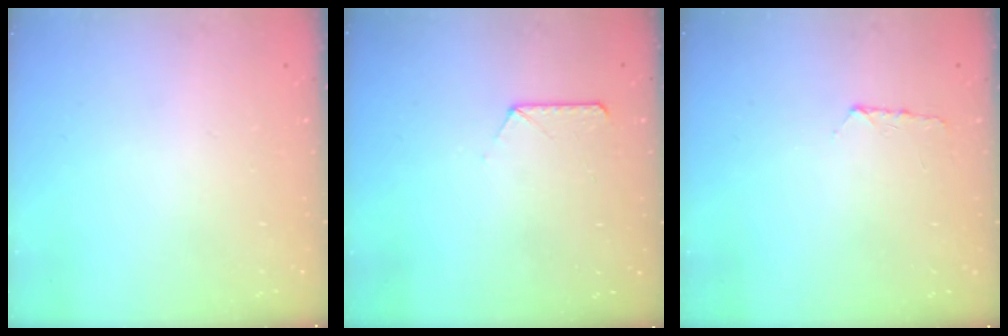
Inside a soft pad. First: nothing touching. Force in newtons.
{"total": 6.9, "press": 6.9, "slide": 0.8}
{"total": 5.9, "press": 5.9, "slide": 0.7}